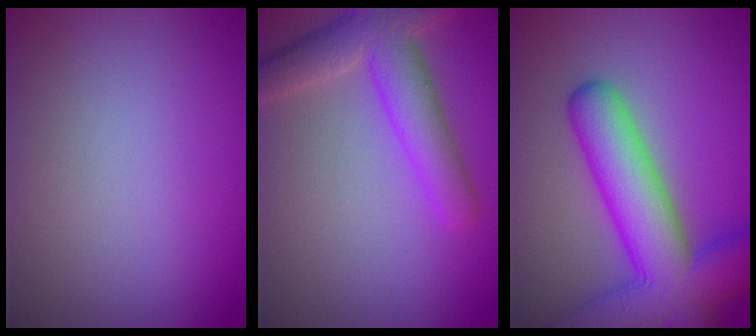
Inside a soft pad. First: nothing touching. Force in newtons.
{"total": 6.0, "press": 6.0, "slide": 0.4}
{"total": 10.8, "press": 10.8, "slide": 0.6}